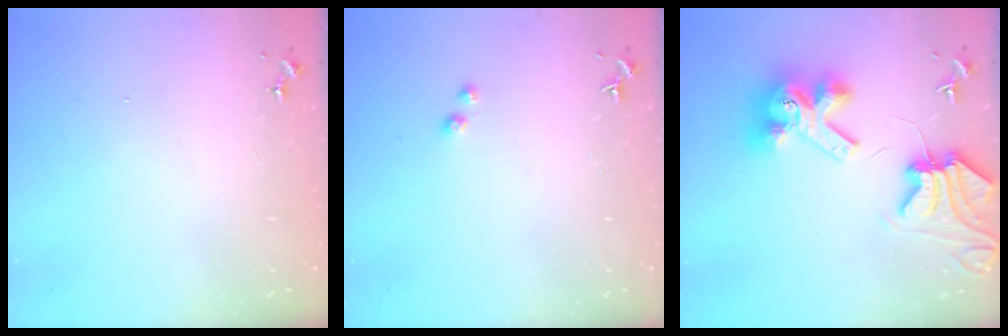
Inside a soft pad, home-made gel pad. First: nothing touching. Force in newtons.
{"total": 1.8, "press": 1.7, "slide": 0.2}
{"total": 12.7, "press": 12.7, "slide": 1.3}